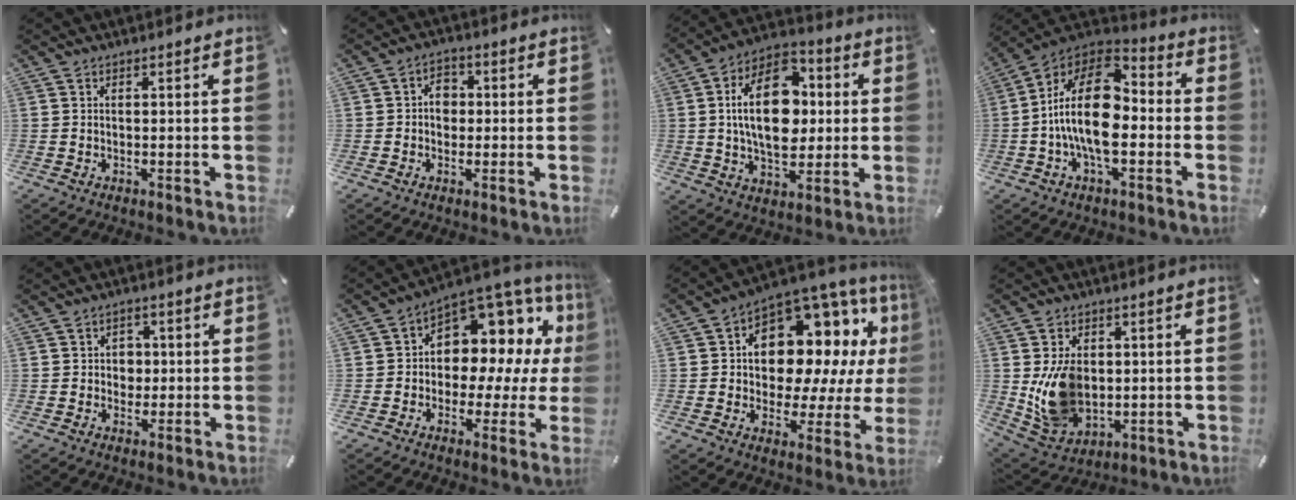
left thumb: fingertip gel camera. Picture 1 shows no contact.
{"total": 4.4, "force": [-0.3, 3.6, 2.4], "torque": [-0.025, 0.002, -0.013]}
{"total": 19.7, "force": [2.2, 12.7, 14.9], "torque": [-0.282, 0.010, 0.035]}
{"total": 19.3, "force": [-2.4, 10.5, 16.0], "torque": [-0.311, 0.009, -0.039]}
{"total": 3.7, "force": [-0.1, 3.5, 1.3], "torque": [-0.015, 0.003, -0.006]}
{"total": 10.5, "force": [3.9, 7.9, 5.6], "torque": [-0.075, -0.062, 0.072]}
{"total": 15.5, "force": [6.0, 10.7, 9.6], "torque": [-0.143, -0.063, 0.107]}
{"total": 12.6, "force": [0.5, 9.9, 7.8], "torque": [-0.151, 0.000, 0.013]}